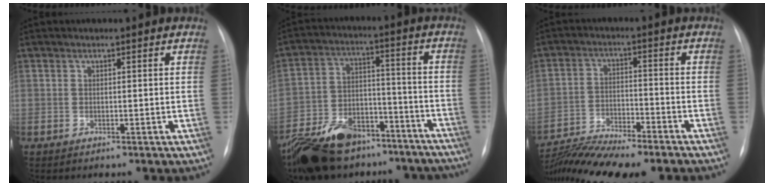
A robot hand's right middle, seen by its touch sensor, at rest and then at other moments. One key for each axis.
{"total": 23.1, "fx": -17.5, "fy": 11.3, "fz": 9.8, "tx": -0.178, "ty": 0.015, "tz": -0.257}
{"total": 12.7, "fx": -11.3, "fy": 0.7, "fz": 5.7, "tx": -0.099, "ty": -0.004, "tz": -0.184}